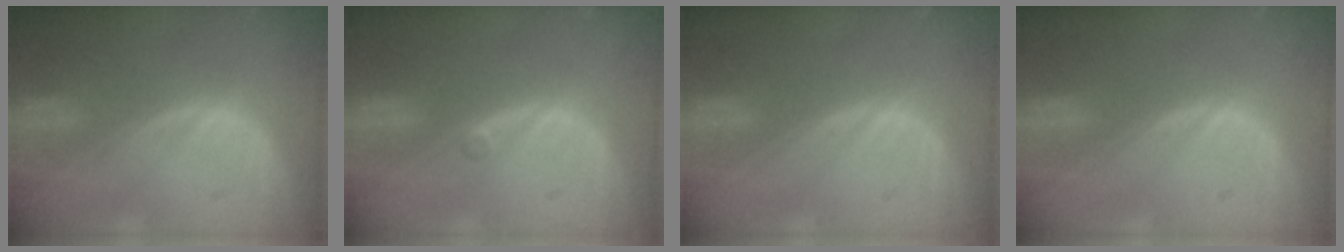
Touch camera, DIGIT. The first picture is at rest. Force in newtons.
{"total": 0.5, "press": 0.5, "slide": 0.2}
{"total": 0.0}
{"total": 0.0}